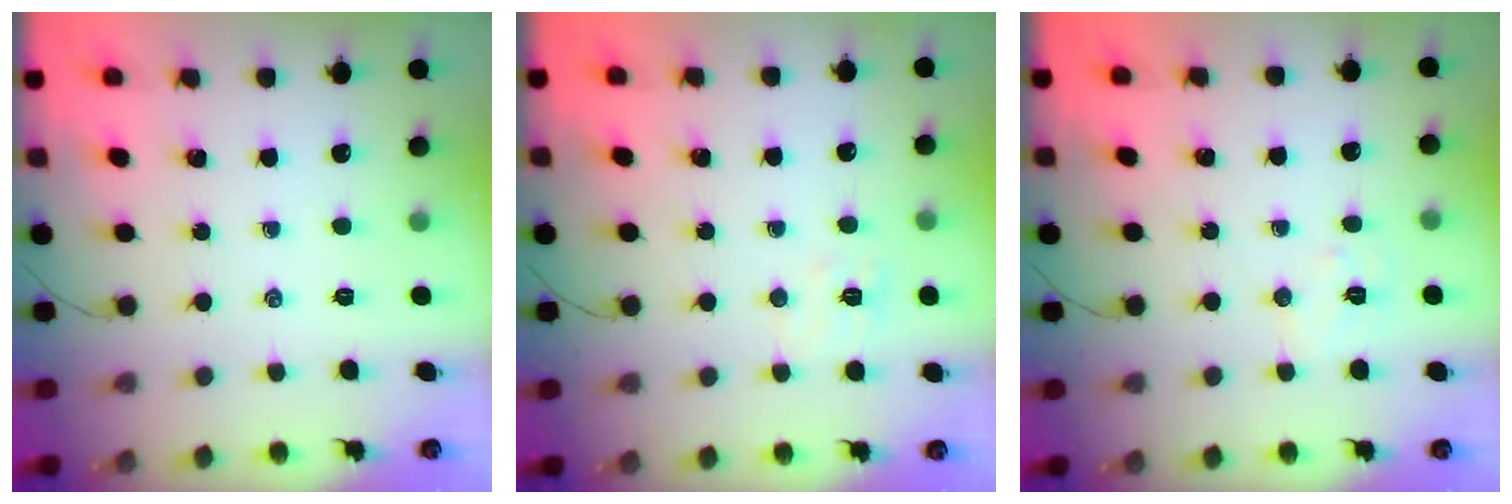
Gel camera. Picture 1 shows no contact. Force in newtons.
{"total": 5.9, "press": 5.7, "slide": 1.5}
{"total": 5.8, "press": 5.7, "slide": 1.0}